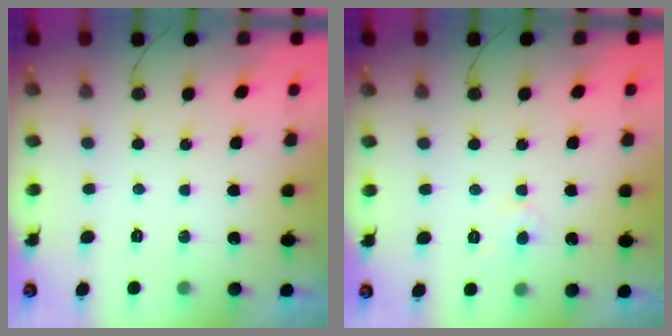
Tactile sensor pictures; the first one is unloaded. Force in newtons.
{"total": 2.9, "press": 2.9, "slide": 0.2}